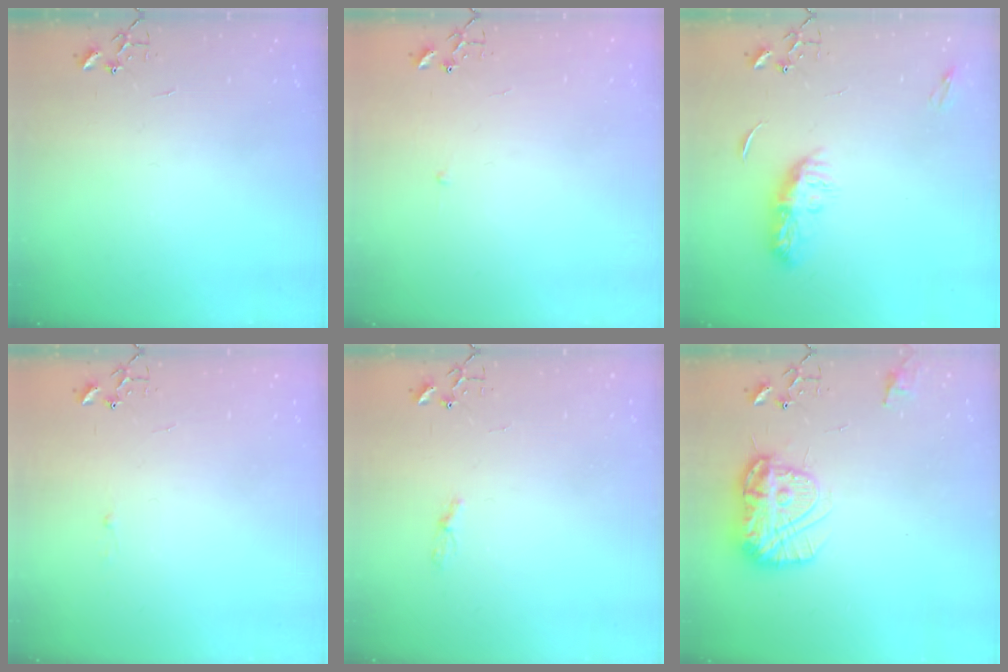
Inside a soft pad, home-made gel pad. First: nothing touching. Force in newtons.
{"total": 2.3, "press": 2.3, "slide": 0.3}
{"total": 8.3, "press": 8.3, "slide": 0.4}
{"total": 1.8, "press": 1.8, "slide": 0.2}
{"total": 4.4, "press": 4.4, "slide": 0.6}
{"total": 15.6, "press": 15.5, "slide": 1.6}